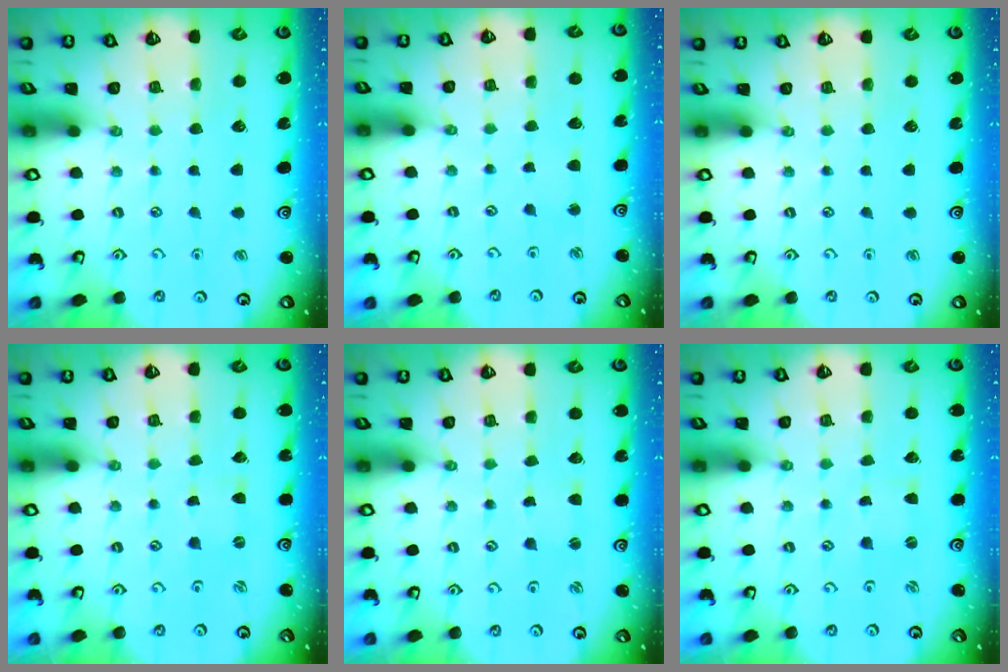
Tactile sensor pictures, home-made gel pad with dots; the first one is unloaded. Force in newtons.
{"total": 1.9, "press": 1.9, "slide": 0.3}
{"total": 0.0}
{"total": 0.0}
{"total": 1.4, "press": 1.4, "slide": 0.3}
{"total": 0.0}